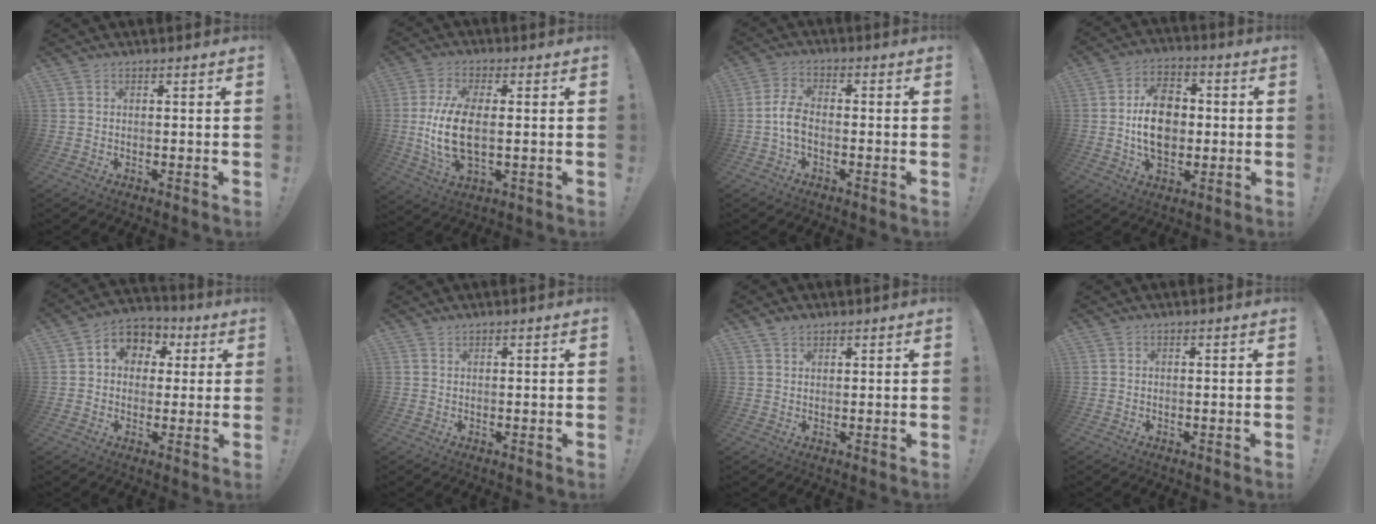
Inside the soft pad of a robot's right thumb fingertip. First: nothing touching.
{"total": 14.4, "force": [-0.4, 7.2, 12.5], "torque": [-0.242, -0.011, -0.006]}
{"total": 6.4, "force": [-1.8, 3.1, 5.3], "torque": [-0.113, 0.003, -0.032]}
{"total": 15.0, "force": [-0.3, 10.5, 10.7], "torque": [-0.167, 0.011, -0.007]}
{"total": 7.6, "force": [1.0, 6.8, 3.1], "torque": [-0.040, -0.002, 0.026]}
{"total": 0.6, "force": [0.6, 0.1, 0.3], "torque": [0.000, -0.002, 0.010]}
{"total": 2.2, "force": [1.8, 1.1, 0.6], "torque": [-0.008, -0.009, 0.034]}
{"total": 0.0}